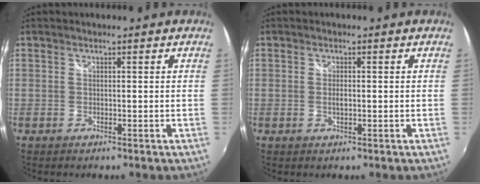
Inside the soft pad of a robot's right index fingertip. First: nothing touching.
{"total": 1.4, "force": [-0.1, 0.5, 1.3], "torque": [-0.026, -0.001, -0.002]}